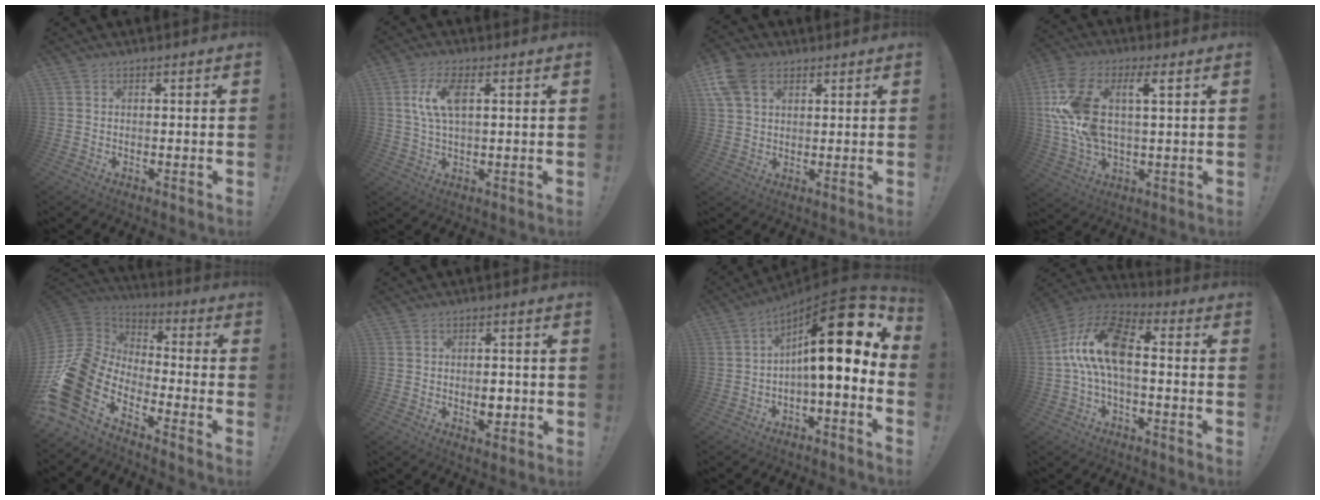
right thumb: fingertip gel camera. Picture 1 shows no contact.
{"total": 8.6, "force": [2.2, 3.8, 7.4], "torque": [-0.142, -0.003, 0.035]}
{"total": 11.0, "force": [5.3, 7.5, 5.9], "torque": [-0.124, -0.009, 0.104]}
{"total": 16.5, "force": [4.2, 8.4, 13.5], "torque": [-0.278, -0.003, 0.072]}
{"total": 19.2, "force": [-10.8, 10.5, 12.0], "torque": [-0.245, 0.032, -0.172]}
{"total": 3.9, "force": [-0.6, 3.0, 2.4], "torque": [-0.018, -0.001, -0.012]}
{"total": 19.5, "force": [4.6, 5.2, 18.2], "torque": [-0.280, -0.029, 0.072]}
{"total": 15.5, "force": [0.2, 7.7, 13.4], "torque": [-0.252, 0.016, 0.007]}